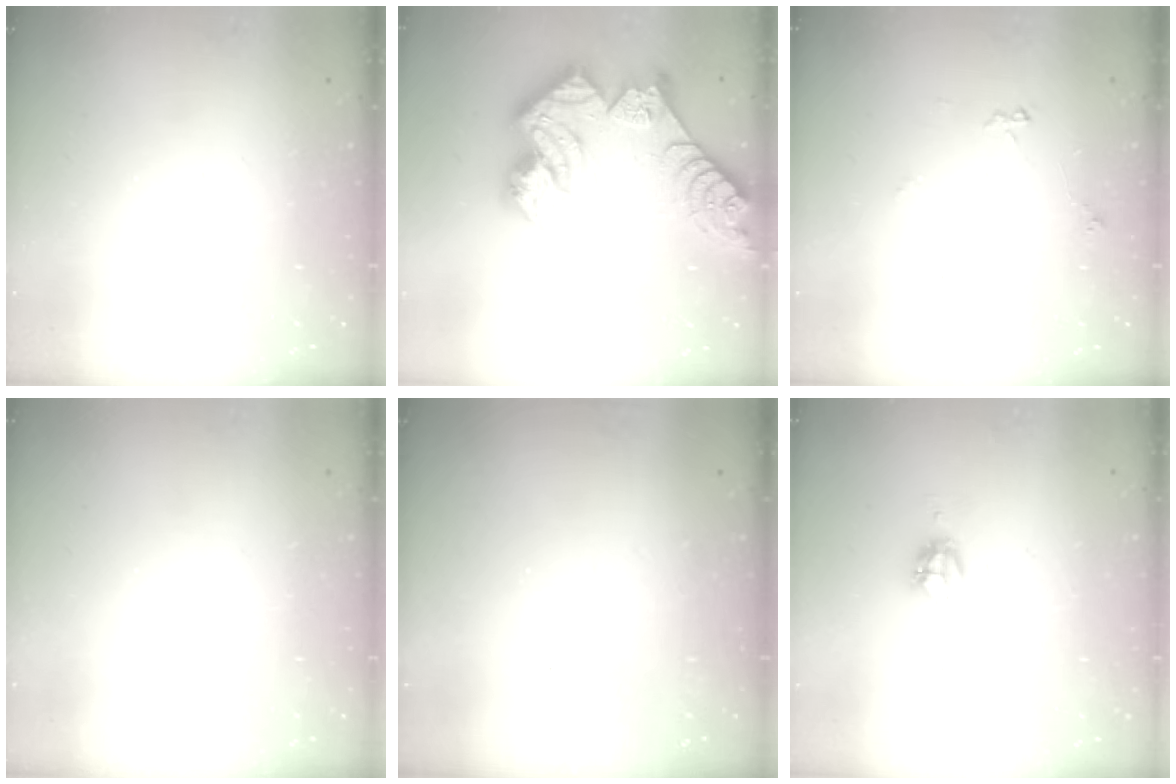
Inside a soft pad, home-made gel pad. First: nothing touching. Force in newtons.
{"total": 19.0, "press": 18.9, "slide": 1.9}
{"total": 5.2, "press": 5.1, "slide": 0.7}
{"total": 0.0}
{"total": 0.0}
{"total": 4.1, "press": 4.1, "slide": 0.2}